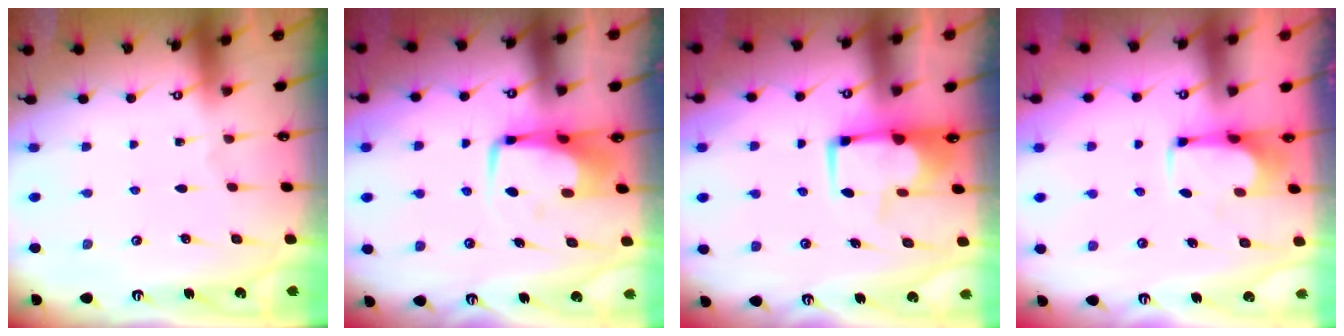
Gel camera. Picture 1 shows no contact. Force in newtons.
{"total": 7.5, "press": 7.3, "slide": 1.5}
{"total": 1.7, "press": 1.4, "slide": 0.8}
{"total": 4.1, "press": 3.9, "slide": 1.3}